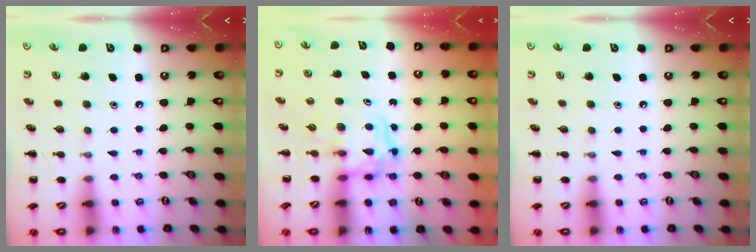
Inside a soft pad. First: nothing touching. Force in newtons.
{"total": 3.6, "press": 3.6, "slide": 0.2}
{"total": 0.0}